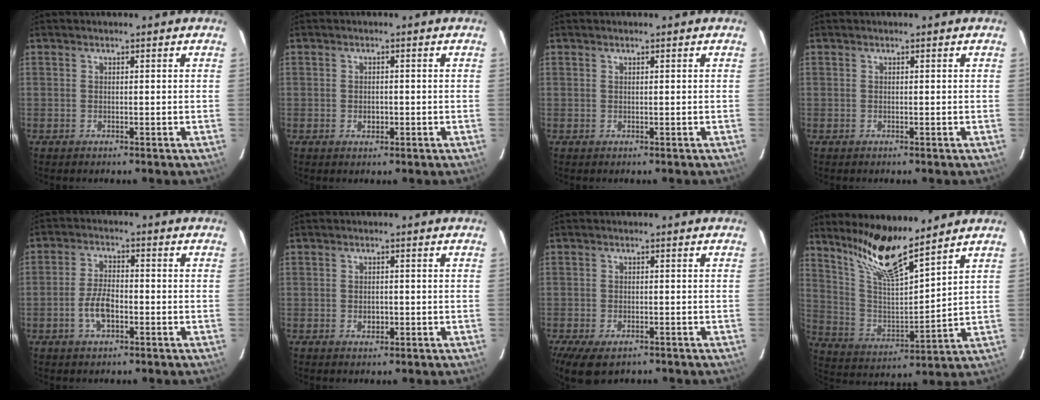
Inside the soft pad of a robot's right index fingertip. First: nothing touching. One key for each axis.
{"total": 1.7, "fx": -0.5, "fy": 1.2, "fz": 1.1, "tx": -0.016, "ty": 0.002, "tz": -0.007}
{"total": 0.0}
{"total": 0.0}
{"total": 5.7, "fx": -2.2, "fy": 2.6, "fz": 4.6, "tx": -0.096, "ty": 0.004, "tz": -0.039}
{"total": 2.0, "fx": -0.5, "fy": 1.4, "fz": 1.3, "tx": -0.019, "ty": 0.002, "tz": -0.007}
{"total": 8.3, "fx": -5.3, "fy": 4.1, "fz": 5.0, "tx": -0.118, "ty": -0.033, "tz": -0.087}
{"total": 13.6, "fx": 11.0, "fy": 1.3, "fz": 8.0, "tx": -0.150, "ty": -0.010, "tz": 0.216}